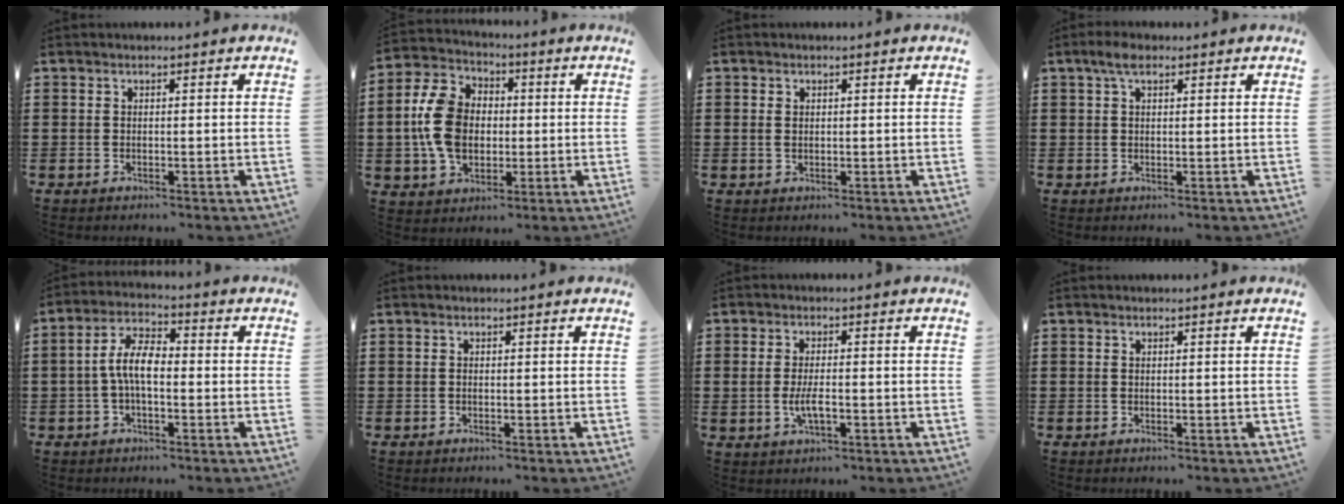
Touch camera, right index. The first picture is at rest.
{"total": 11.1, "force": [-0.4, 8.2, 7.4], "torque": [-0.169, 0.015, -0.010]}
{"total": 1.0, "force": [0.1, 0.8, 0.7], "torque": [-0.016, 0.006, 0.001]}
{"total": 2.9, "force": [1.6, 1.3, 2.0], "torque": [-0.045, 0.008, 0.027]}
{"total": 6.6, "force": [-1.1, 2.6, 6.0], "torque": [-0.134, -0.001, -0.027]}
{"total": 0.0}
{"total": 3.8, "force": [-0.8, 1.5, 3.4], "torque": [-0.076, -0.002, -0.018]}
{"total": 0.0}